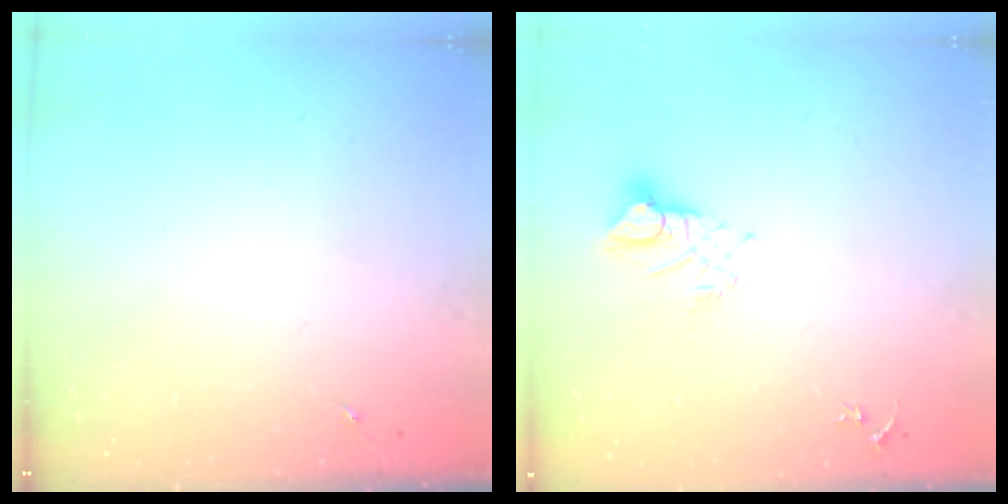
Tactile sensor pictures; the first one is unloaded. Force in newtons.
{"total": 6.2, "press": 6.2, "slide": 0.5}